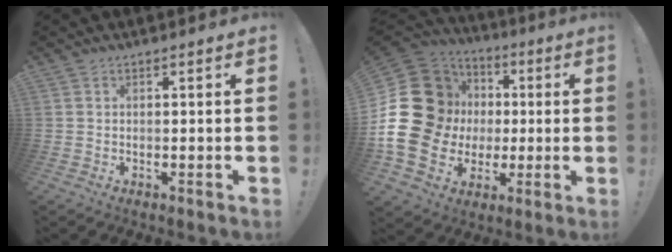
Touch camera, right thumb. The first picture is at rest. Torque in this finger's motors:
{"motor_torque": [2.54, 2.47, 1.50, -1.07, 0.53]}